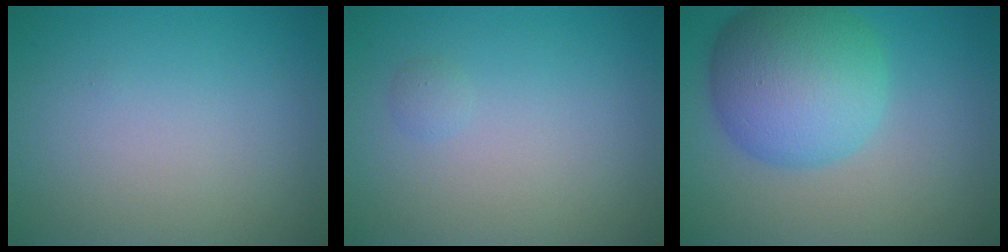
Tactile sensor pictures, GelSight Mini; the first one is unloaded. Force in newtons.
{"total": 0.6, "press": 0.6, "slide": 0.0}
{"total": 8.9, "press": 8.9, "slide": 0.2}